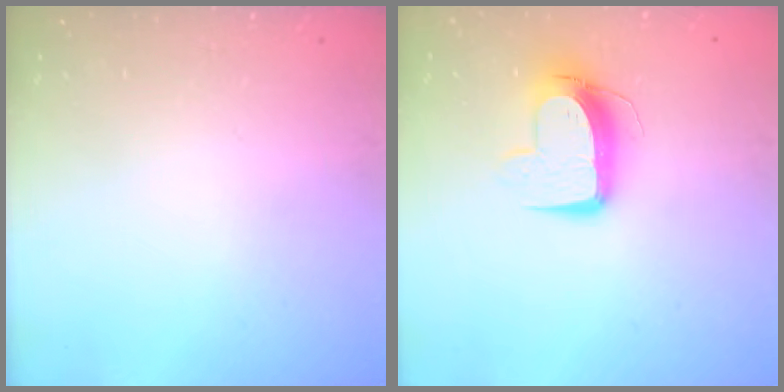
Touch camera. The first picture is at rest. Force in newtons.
{"total": 10.3, "press": 10.3, "slide": 0.8}